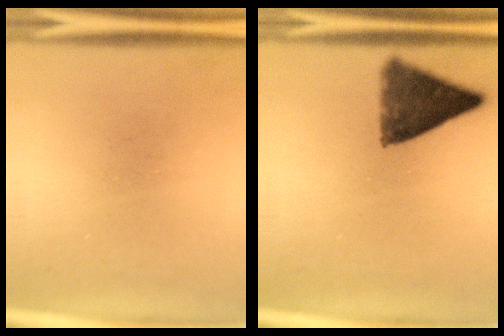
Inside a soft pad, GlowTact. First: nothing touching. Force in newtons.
{"total": 9.7}